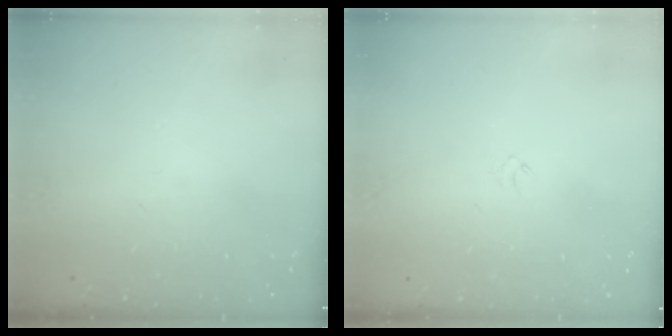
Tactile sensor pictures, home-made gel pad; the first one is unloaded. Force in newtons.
{"total": 0.9, "press": 0.8, "slide": 0.4}